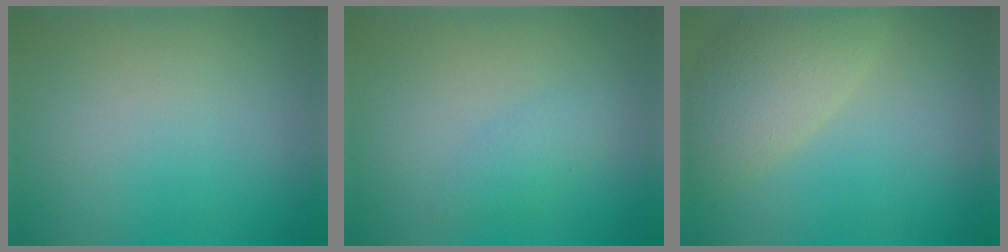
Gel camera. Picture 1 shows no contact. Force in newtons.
{"total": 1.4, "press": 1.4, "slide": 0.0}
{"total": 5.5, "press": 5.5, "slide": 0.5}